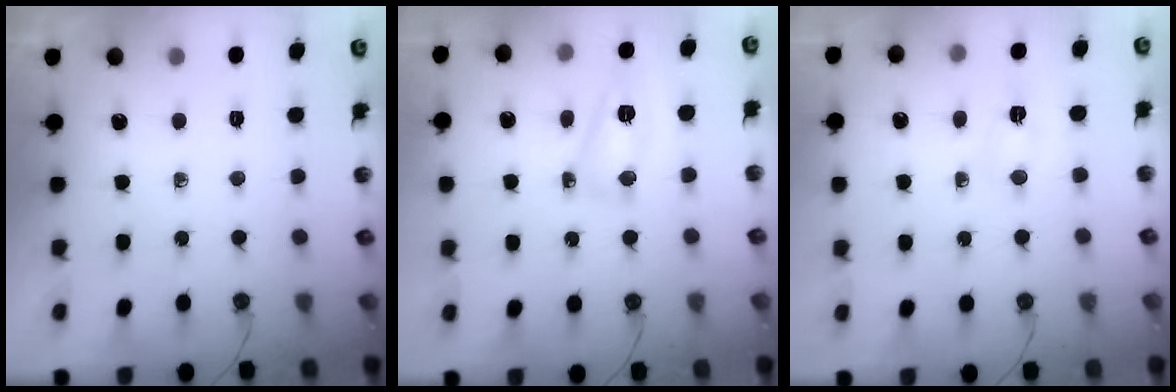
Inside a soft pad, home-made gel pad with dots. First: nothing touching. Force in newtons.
{"total": 7.2, "press": 7.2, "slide": 1.0}
{"total": 3.8, "press": 3.8, "slide": 0.5}